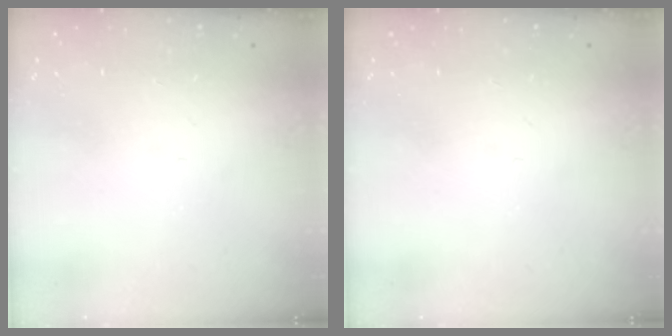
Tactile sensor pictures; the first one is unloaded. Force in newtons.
{"total": 0.0}